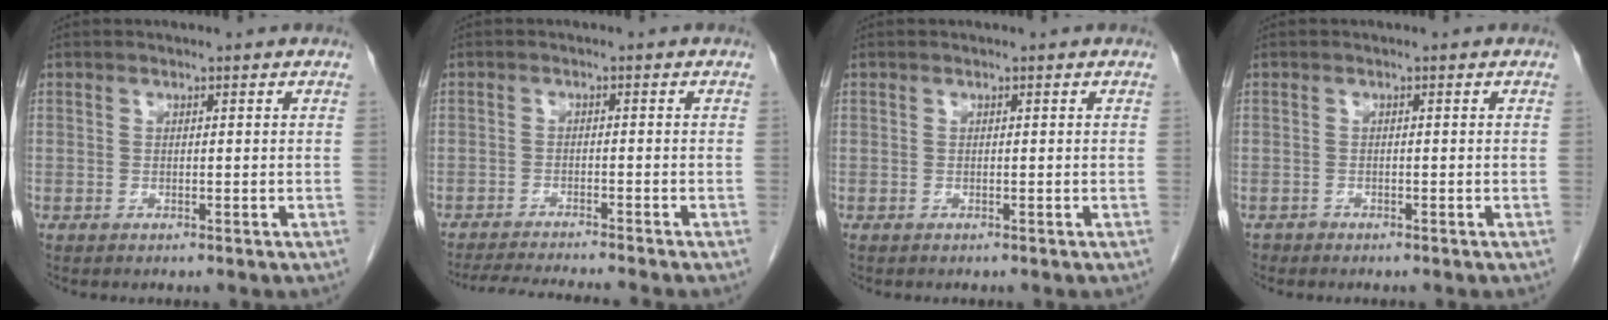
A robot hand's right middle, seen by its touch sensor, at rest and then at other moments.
{"total": 8.7, "force": [-8.1, -0.8, 3.2], "torque": [-0.042, -0.014, -0.127]}
{"total": 0.0}
{"total": 0.6, "force": [-0.5, 0.3, -0.1], "torque": [-0.005, 0.001, -0.011]}